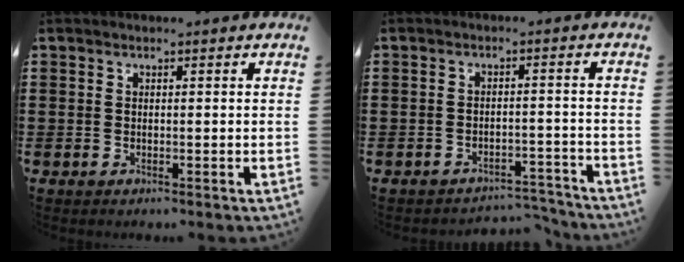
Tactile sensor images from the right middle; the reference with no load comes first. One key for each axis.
{"total": 2.8, "fx": -2.8, "fy": 0.3, "fz": 0.4, "tx": -0.009, "ty": 0.003, "tz": -0.058}